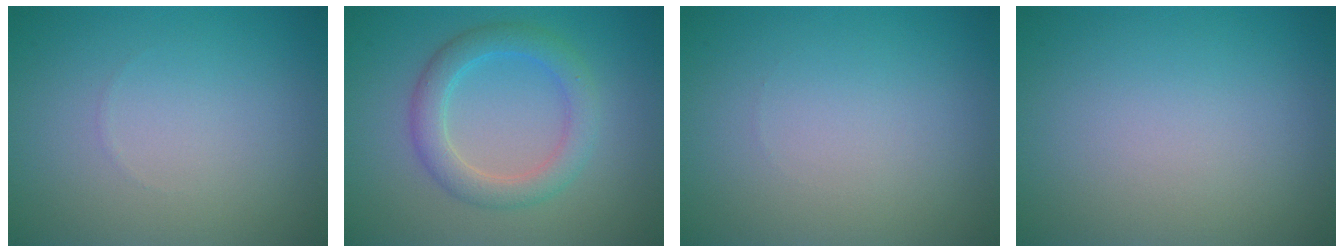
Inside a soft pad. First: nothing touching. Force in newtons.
{"total": 3.6, "press": 3.6, "slide": 0.1}
{"total": 0.0}
{"total": 0.0}